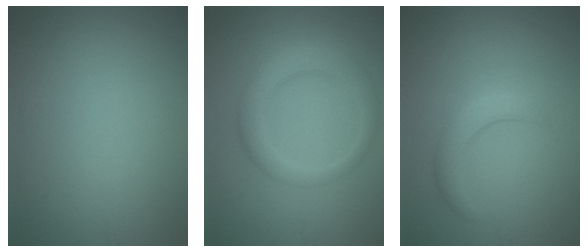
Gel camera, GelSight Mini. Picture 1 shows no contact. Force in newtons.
{"total": 3.9, "press": 3.9, "slide": 0.1}
{"total": 2.3, "press": 2.2, "slide": 0.2}